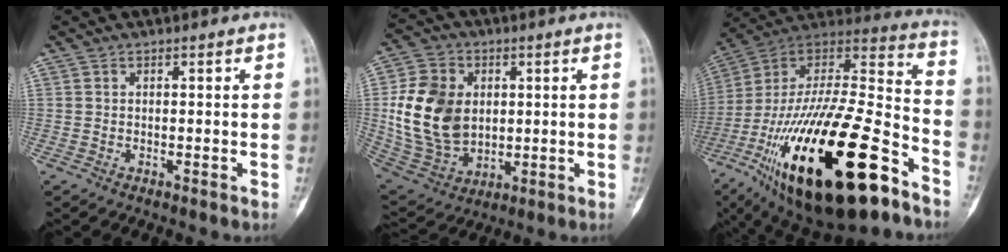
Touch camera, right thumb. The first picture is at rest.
{"total": 16.4, "force": [1.5, 12.5, 10.4], "torque": [-0.169, -0.004, 0.042]}
{"total": 39.8, "force": [-18.2, 14.3, 32.4], "torque": [-0.584, 0.037, -0.297]}